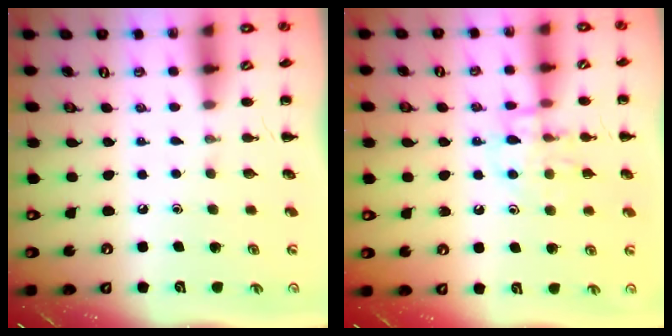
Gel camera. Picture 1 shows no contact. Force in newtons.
{"total": 11.5, "press": 11.5, "slide": 0.7}